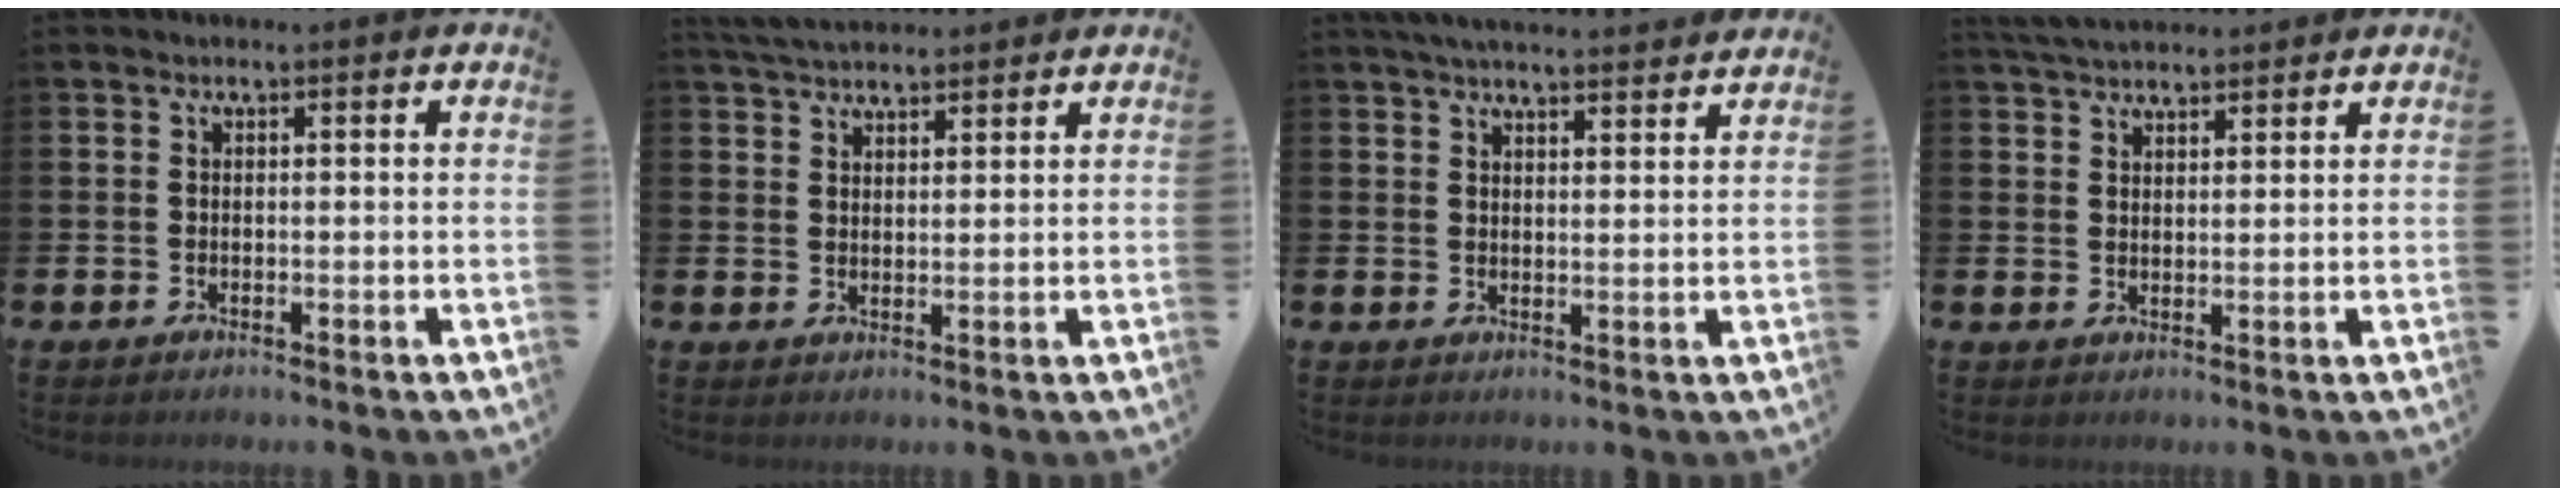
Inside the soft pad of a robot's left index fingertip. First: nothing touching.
{"total": 4.2, "force": [4.1, 0.8, 0.6], "torque": [-0.030, -0.013, 0.078]}
{"total": 4.4, "force": [4.3, 0.0, 0.8], "torque": [-0.024, -0.021, 0.078]}
{"total": 4.1, "force": [4.0, 0.8, 0.7], "torque": [-0.031, -0.010, 0.076]}